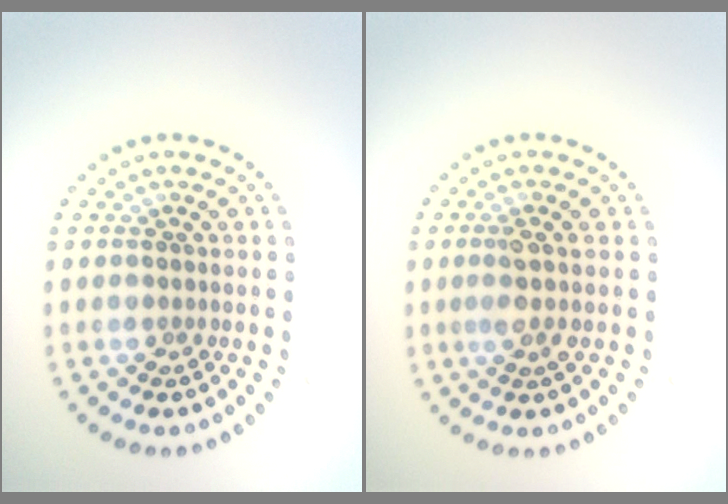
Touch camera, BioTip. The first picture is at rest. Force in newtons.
{"total": 1.8, "press": 1.5, "slide": 1.0}